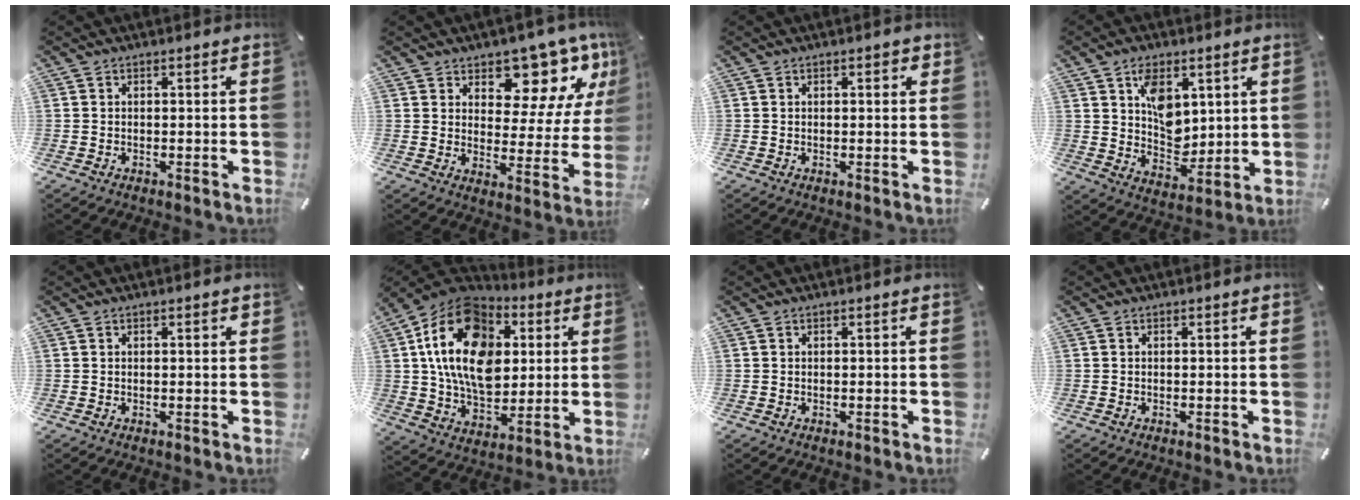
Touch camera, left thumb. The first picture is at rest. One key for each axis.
{"total": 12.3, "fx": 9.1, "fy": 6.6, "fz": 5.0, "tx": -0.053, "ty": -0.087, "tz": 0.156}
{"total": 0.8, "fx": 0.3, "fy": 0.4, "fz": 0.7, "tx": -0.015, "ty": 0.004, "tz": 0.004}
{"total": 10.0, "fx": 3.8, "fy": 7.2, "fz": 5.8, "tx": -0.075, "ty": -0.013, "tz": 0.068}
{"total": 0.6, "fx": 0.2, "fy": 0.1, "fz": 0.5, "tx": -0.010, "ty": 0.001, "tz": 0.004}
{"total": 20.5, "fx": 5.0, "fy": 15.0, "fz": 13.1, "tx": -0.254, "ty": -0.011, "tz": 0.087}
{"total": 0.0}
{"total": 0.0}